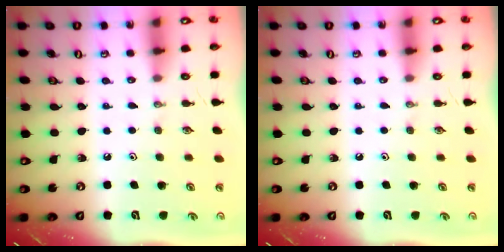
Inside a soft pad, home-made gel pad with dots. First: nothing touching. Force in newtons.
{"total": 0.0}